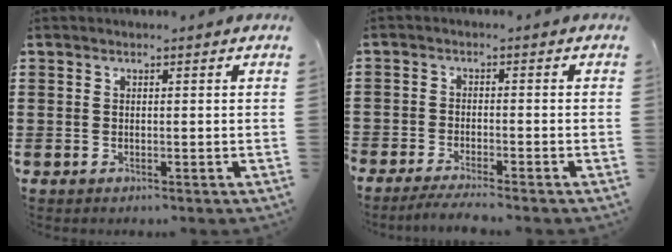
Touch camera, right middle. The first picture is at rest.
{"total": 2.9, "force": [-2.8, 0.0, 0.6], "torque": [-0.019, -0.002, -0.061]}